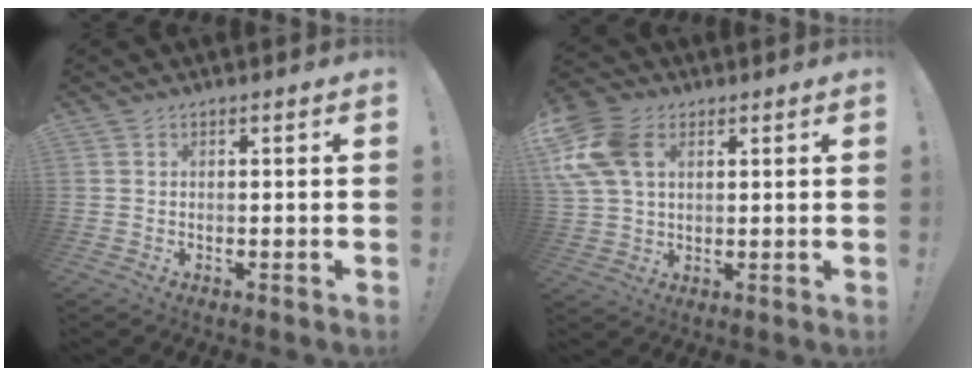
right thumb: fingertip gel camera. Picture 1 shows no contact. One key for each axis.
{"total": 15.1, "fx": 4.3, "fy": 10.3, "fz": 10.1, "tx": -0.207, "ty": 0.000, "tz": 0.085}